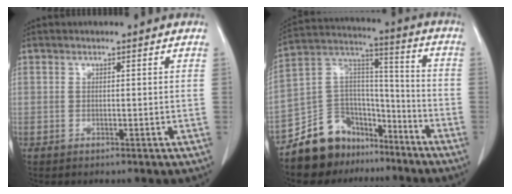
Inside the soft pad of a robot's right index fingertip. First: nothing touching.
{"total": 14.2, "force": [-11.0, 8.3, 3.5], "torque": [-0.067, 0.077, -0.192]}